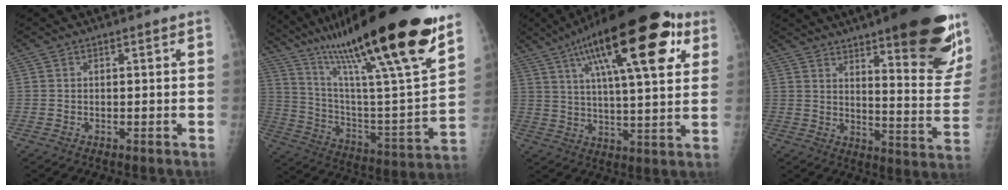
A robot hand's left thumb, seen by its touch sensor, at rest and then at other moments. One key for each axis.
{"total": 33.5, "fx": 22.2, "fy": 4.6, "fz": 24.7, "tx": -0.386, "ty": -0.056, "tz": 0.366}
{"total": 26.2, "fx": 12.0, "fy": 8.0, "fz": 21.9, "tx": -0.327, "ty": -0.002, "tz": 0.184}
{"total": 24.4, "fx": 14.8, "fy": 5.5, "fz": 18.5, "tx": -0.215, "ty": -0.079, "tz": 0.200}